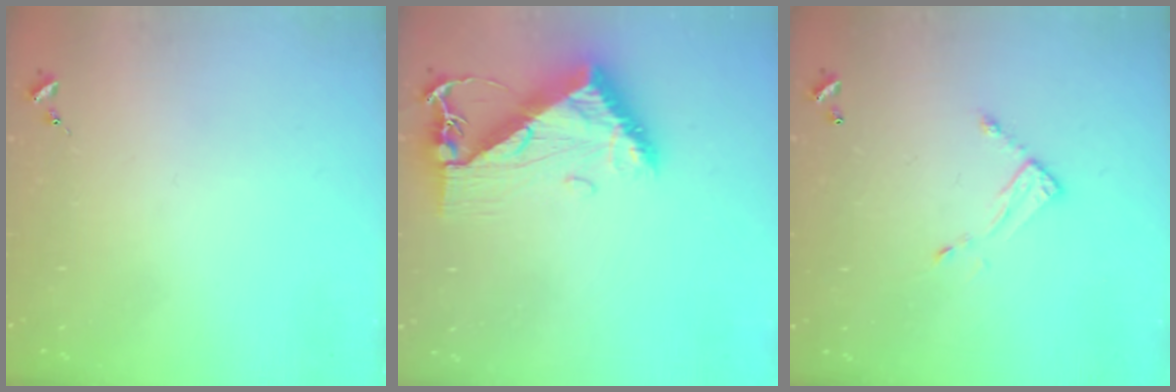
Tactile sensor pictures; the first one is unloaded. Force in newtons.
{"total": 9.5, "press": 9.4, "slide": 1.0}
{"total": 5.5, "press": 5.5, "slide": 0.3}